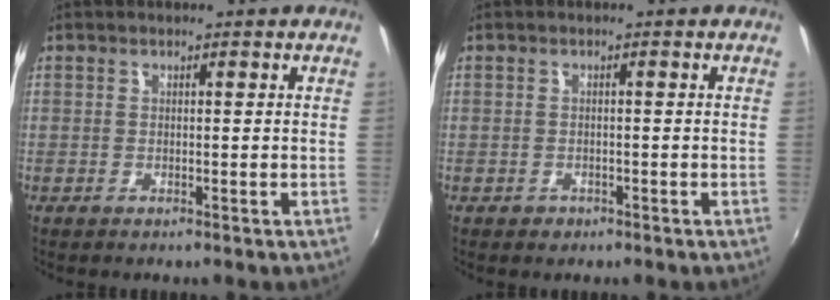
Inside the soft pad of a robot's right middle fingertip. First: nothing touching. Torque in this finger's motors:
{"motor_torque": [0.21, -0.13, -0.01, -0.01]}